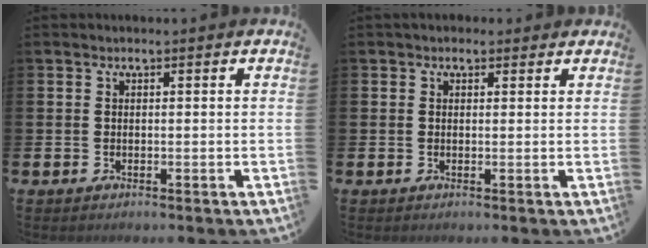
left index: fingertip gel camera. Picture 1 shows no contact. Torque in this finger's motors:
{"motor_torque": [0.80, -1.34, -0.12, 0.14]}